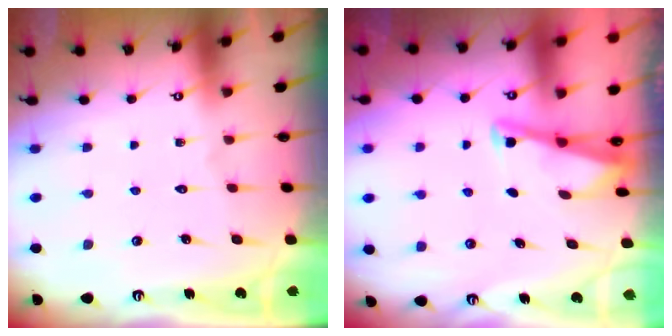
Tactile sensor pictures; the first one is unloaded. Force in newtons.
{"total": 3.0, "press": 3.0, "slide": 0.3}